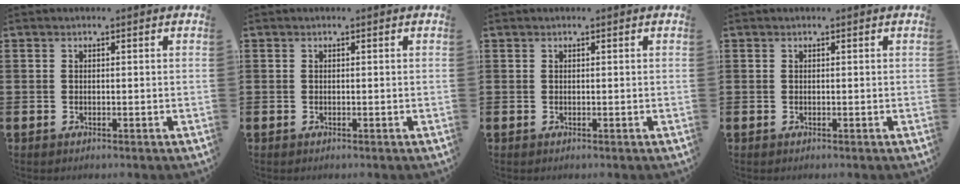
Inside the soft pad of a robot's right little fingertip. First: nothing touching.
{"total": 0.0}
{"total": 0.0}
{"total": 0.0}